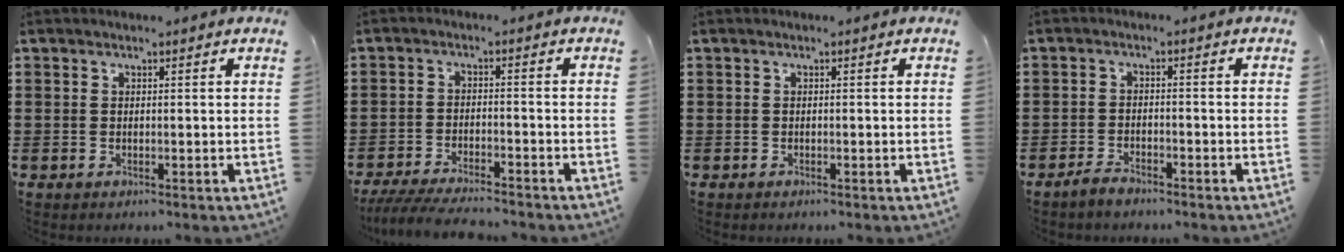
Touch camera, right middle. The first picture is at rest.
{"total": 5.2, "force": [-4.9, 0.4, 1.7], "torque": [-0.040, -0.009, -0.097]}
{"total": 0.0}
{"total": 2.2, "force": [-2.0, 0.5, 0.6], "torque": [-0.014, 0.005, -0.041]}